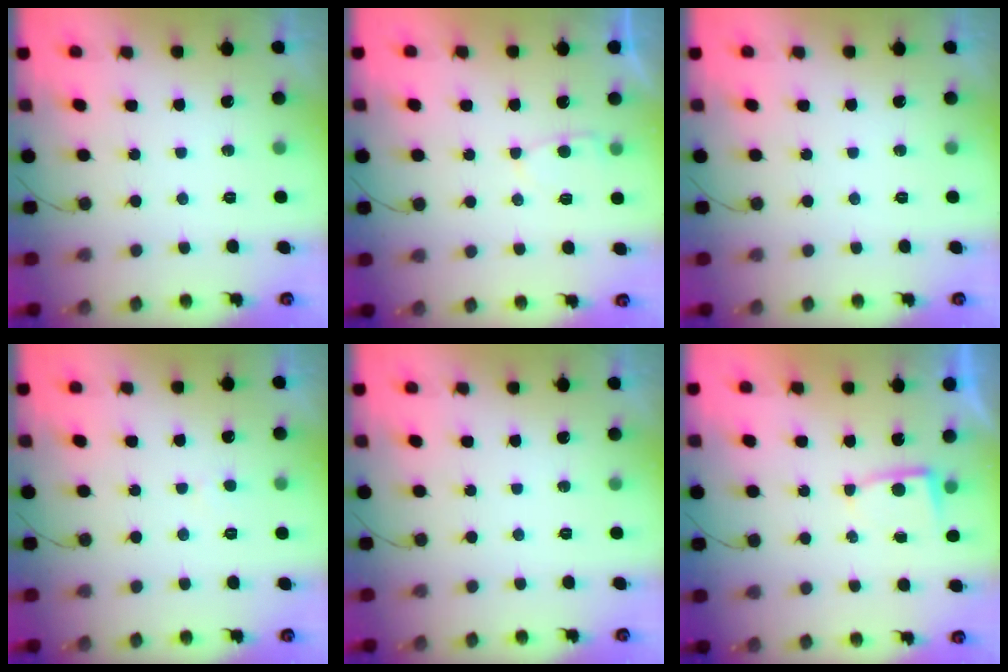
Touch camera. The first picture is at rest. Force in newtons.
{"total": 3.7, "press": 3.6, "slide": 0.5}
{"total": 0.0}
{"total": 2.1, "press": 2.1, "slide": 0.1}
{"total": 0.0}
{"total": 2.9, "press": 2.9, "slide": 0.4}